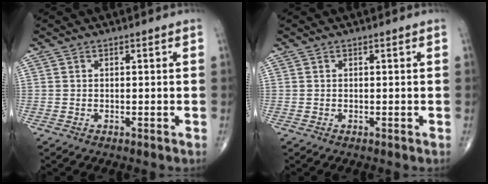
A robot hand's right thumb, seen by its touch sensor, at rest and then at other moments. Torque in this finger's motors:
{"motor_torque": [0.00, 0.00, 0.04, 0.01, 0.00]}